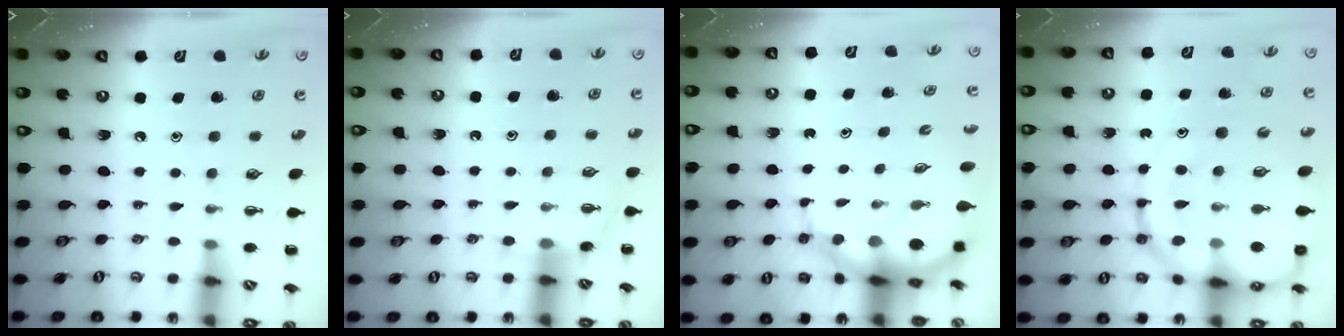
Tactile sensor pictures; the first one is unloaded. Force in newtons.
{"total": 4.8, "press": 4.6, "slide": 1.2}
{"total": 9.2, "press": 8.8, "slide": 2.8}
{"total": 20.8, "press": 20.4, "slide": 4.1}